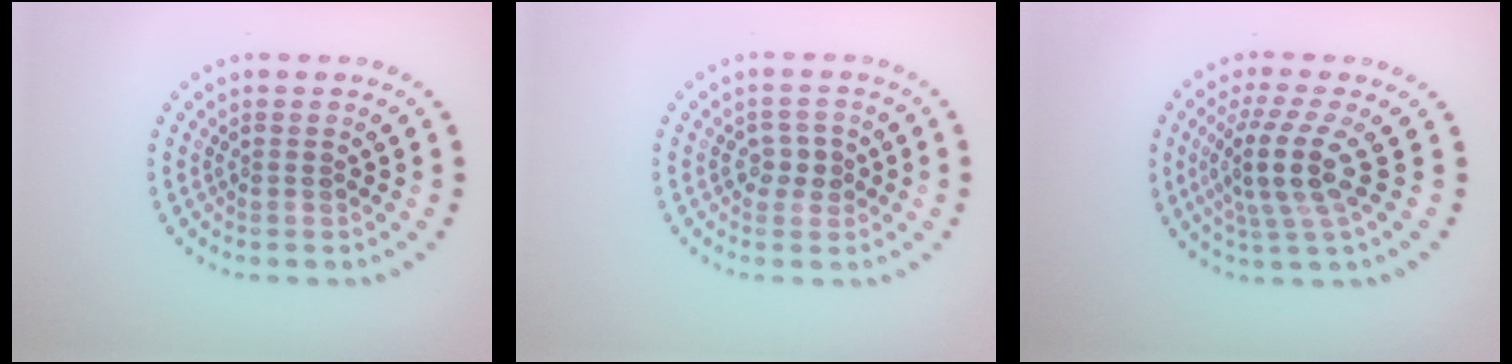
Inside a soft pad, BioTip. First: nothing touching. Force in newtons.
{"total": 1.8, "press": 1.8, "slide": 0.5}
{"total": 4.4, "press": 3.4, "slide": 2.9}